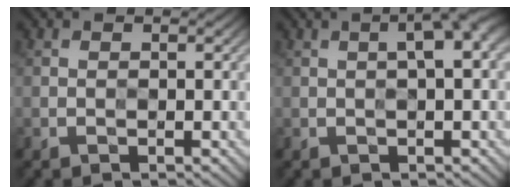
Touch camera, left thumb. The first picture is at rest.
{"total": 3.6, "force": [0.7, 0.6, 3.4], "torque": [-0.051, 0.016, 0.010]}